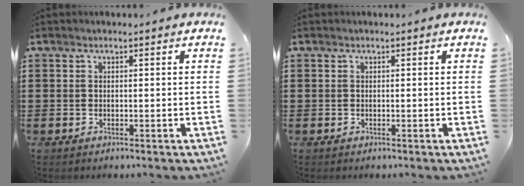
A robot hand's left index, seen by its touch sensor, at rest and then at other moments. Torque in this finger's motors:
{"motor_torque": [0.00, 0.00, -0.01, 0.00]}